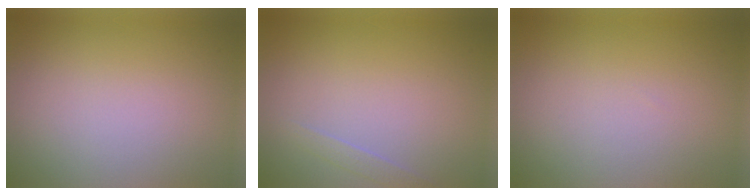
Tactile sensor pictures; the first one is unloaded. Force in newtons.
{"total": 0.9, "press": 0.9, "slide": 0.0}
{"total": 0.0}